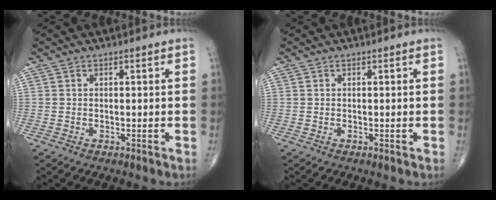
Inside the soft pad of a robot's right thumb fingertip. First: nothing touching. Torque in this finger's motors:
{"motor_torque": [-0.17, 0.01, -0.13, -0.09, 0.01]}